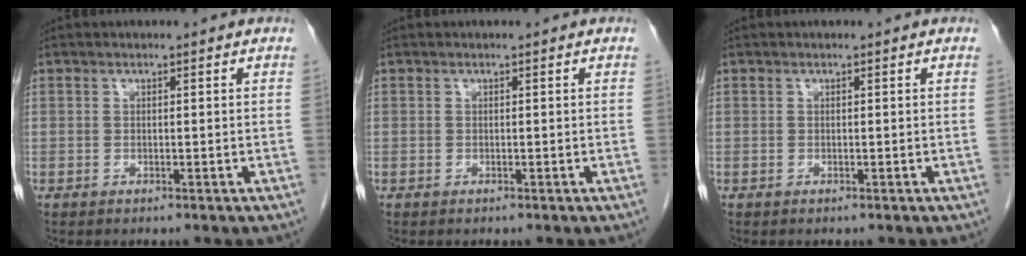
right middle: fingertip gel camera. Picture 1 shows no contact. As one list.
[{"total": 0.0}, {"total": 0.0}]